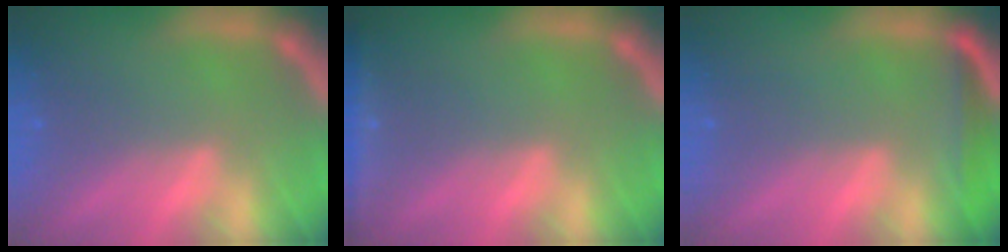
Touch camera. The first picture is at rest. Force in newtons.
{"total": 3.0}
{"total": 2.5}